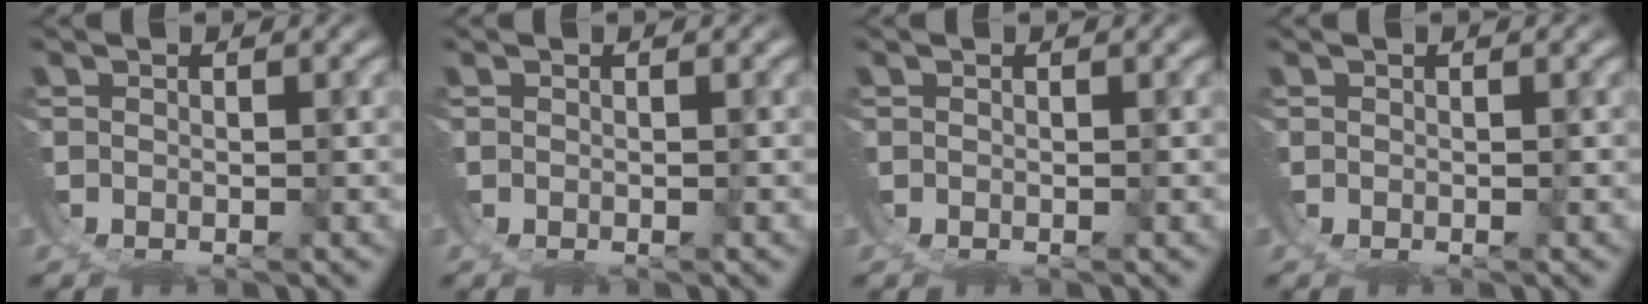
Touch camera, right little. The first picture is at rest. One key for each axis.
{"total": 0.0}
{"total": 0.0}
{"total": 0.0}